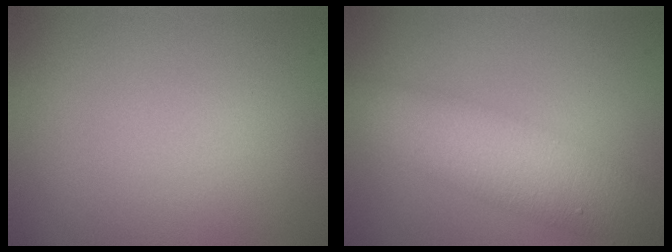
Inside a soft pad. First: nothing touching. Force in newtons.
{"total": 6.8, "press": 6.8, "slide": 0.3}